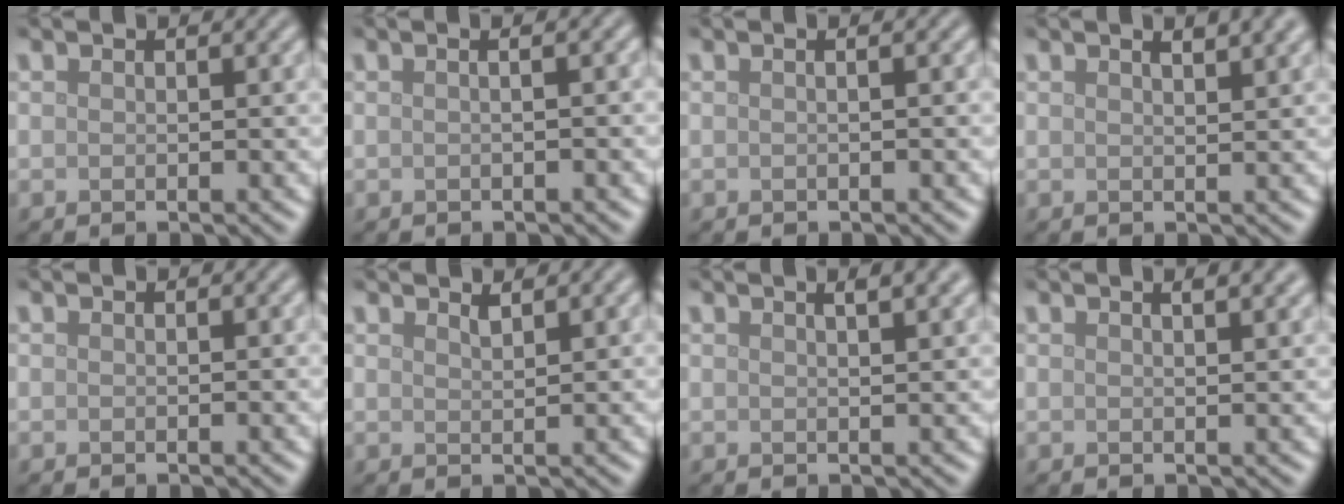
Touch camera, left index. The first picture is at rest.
{"total": 2.8, "force": [0.5, 1.4, 2.4], "torque": [-0.012, 0.008, -0.021]}
{"total": 1.3, "force": [0.2, 0.6, 1.2], "torque": [-0.010, -0.002, -0.008]}
{"total": 3.1, "force": [1.9, 1.0, 2.2], "torque": [-0.014, 0.014, 0.012]}
{"total": 0.0}
{"total": 1.0, "force": [0.9, 0.1, 0.4], "torque": [-0.004, 0.000, 0.016]}
{"total": 4.0, "force": [2.2, 1.6, 2.8], "torque": [-0.009, 0.017, 0.002]}
{"total": 3.0, "force": [1.7, 1.1, 2.1], "torque": [-0.008, 0.014, 0.007]}